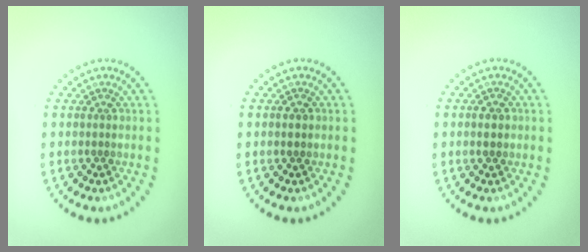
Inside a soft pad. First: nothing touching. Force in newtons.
{"total": 1.3, "press": 1.3, "slide": 0.1}
{"total": 1.8, "press": 1.8, "slide": 0.1}